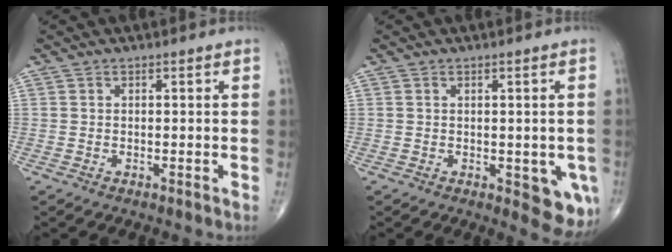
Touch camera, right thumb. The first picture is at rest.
{"total": 6.6, "force": [-1.7, 2.9, 5.7], "torque": [-0.039, -0.010, -0.014]}